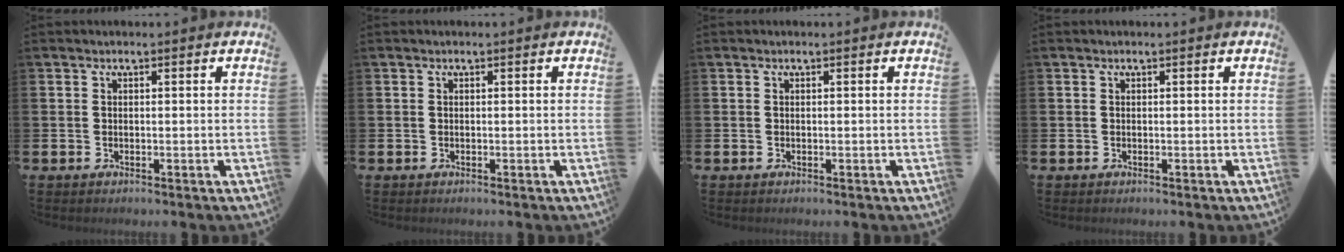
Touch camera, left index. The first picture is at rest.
{"total": 0.0}
{"total": 0.0}
{"total": 0.0}